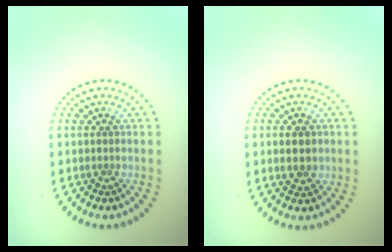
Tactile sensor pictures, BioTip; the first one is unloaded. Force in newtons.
{"total": 2.5, "press": 2.5, "slide": 0.2}